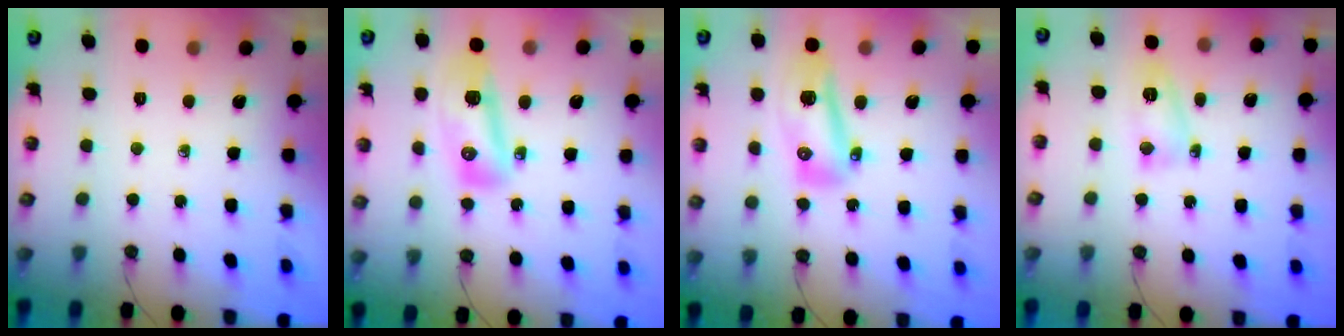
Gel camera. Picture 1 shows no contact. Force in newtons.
{"total": 10.7, "press": 10.6, "slide": 1.5}
{"total": 11.4, "press": 11.2, "slide": 1.9}
{"total": 6.2, "press": 6.2, "slide": 0.6}